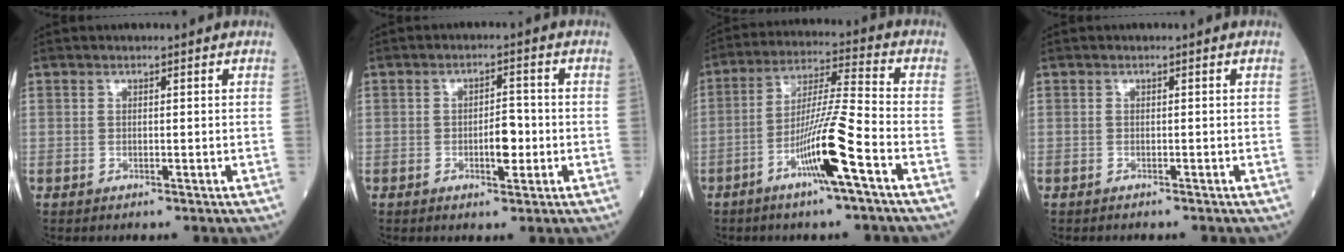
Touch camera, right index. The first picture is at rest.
{"total": 4.0, "force": [-1.0, 1.4, 3.6], "torque": [-0.056, 0.003, -0.015]}
{"total": 11.3, "force": [-5.2, -0.8, 10.0], "torque": [-0.193, -0.002, -0.098]}
{"total": 1.0, "force": [-0.9, 0.3, 0.3], "torque": [-0.008, -0.001, -0.013]}